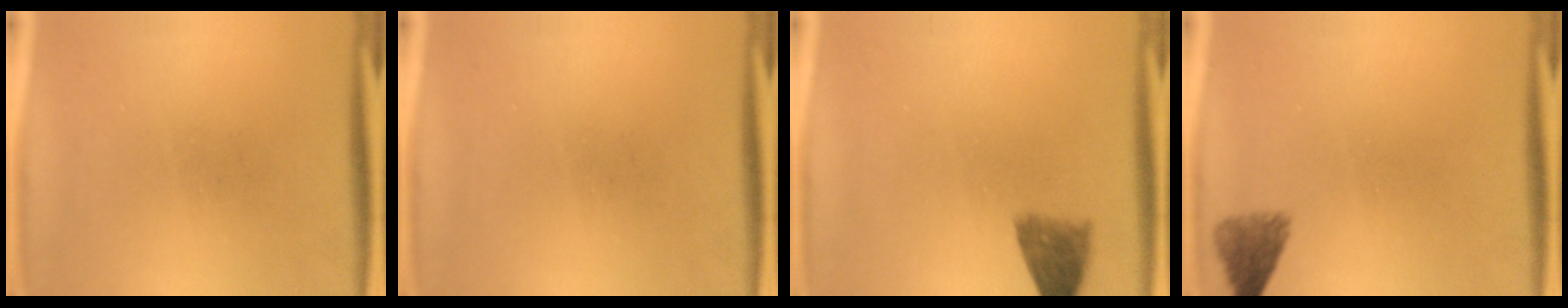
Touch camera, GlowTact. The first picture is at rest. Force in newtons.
{"total": 0.0}
{"total": 3.8}
{"total": 3.0}